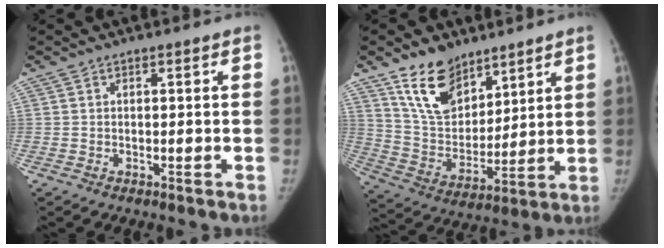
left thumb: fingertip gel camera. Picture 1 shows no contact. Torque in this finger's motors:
{"motor_torque": [0.10, 0.04, 1.12, -1.17, 0.30]}